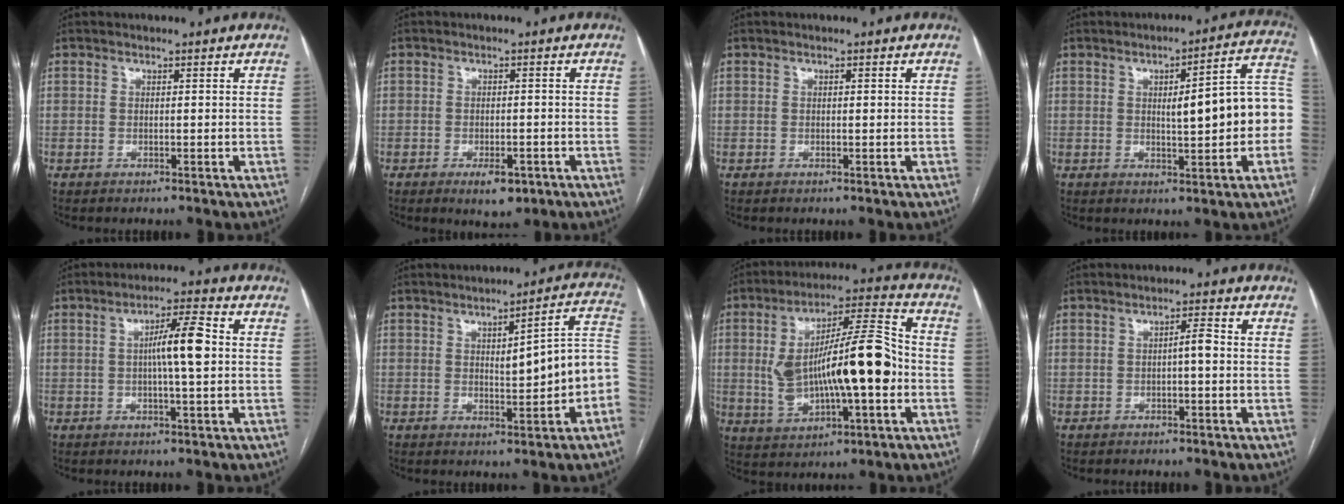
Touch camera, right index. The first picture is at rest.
{"total": 4.1, "force": [-2.2, 1.8, 2.9], "torque": [-0.040, -0.001, -0.024]}
{"total": 0.0}
{"total": 12.0, "force": [-0.5, 2.1, 11.8], "torque": [-0.143, 0.032, -0.004]}
{"total": 7.0, "force": [0.4, 0.4, 7.0], "torque": [-0.119, 0.011, 0.003]}
{"total": 11.0, "force": [-1.3, 1.8, 10.8], "torque": [-0.127, 0.028, -0.013]}
{"total": 17.9, "force": [-1.2, 4.4, 17.3], "torque": [-0.312, 0.028, -0.009]}
{"total": 2.2, "force": [-0.3, 0.3, 2.2], "torque": [-0.033, 0.004, -0.006]}